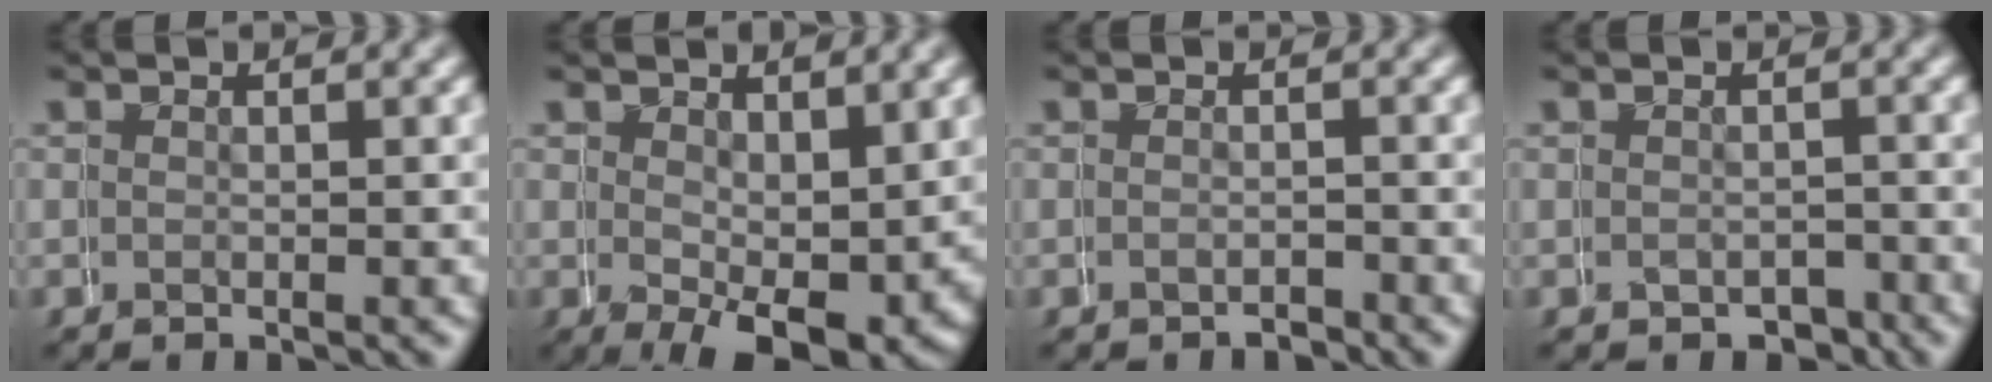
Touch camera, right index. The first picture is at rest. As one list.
[{"total": 5.2, "force": [-0.3, 2.4, 4.6], "torque": [-0.071, -0.024, 0.008]}, {"total": 1.4, "force": [-1.1, 0.2, -0.9], "torque": [0.017, 0.000, -0.020]}, {"total": 1.8, "force": [-1.2, 1.2, -0.6], "torque": [0.011, 0.001, -0.024]}]